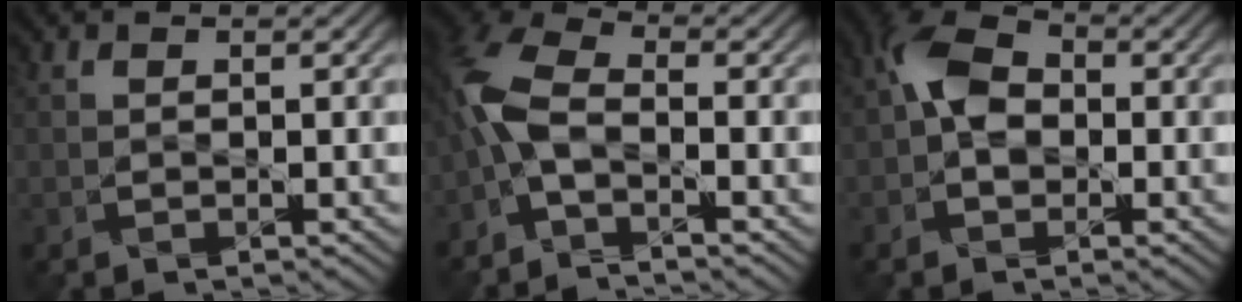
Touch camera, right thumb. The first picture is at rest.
{"total": 7.2, "force": [-2.9, 3.0, 5.8], "torque": [-0.153, 0.005, -0.076]}
{"total": 6.0, "force": [-0.3, 3.9, 4.4], "torque": [-0.101, 0.015, -0.018]}